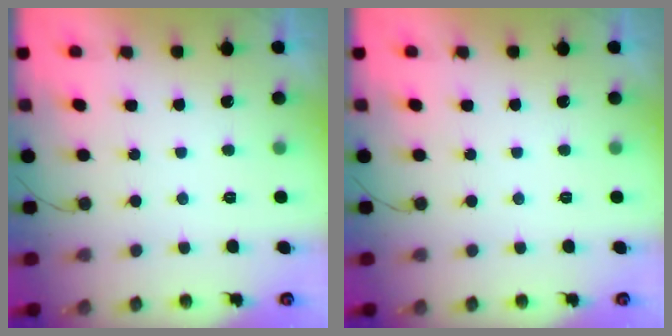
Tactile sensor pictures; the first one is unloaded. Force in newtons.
{"total": 0.0}